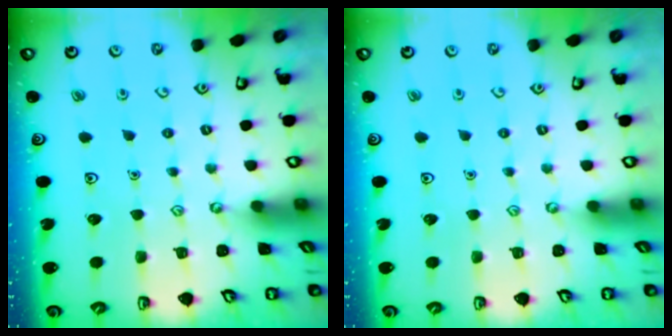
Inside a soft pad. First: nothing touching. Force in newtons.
{"total": 0.0}